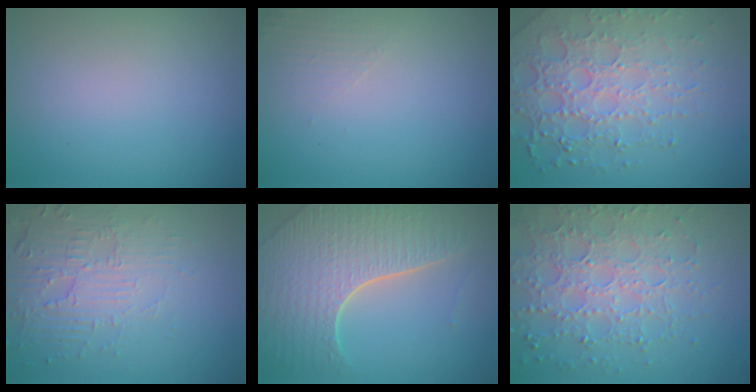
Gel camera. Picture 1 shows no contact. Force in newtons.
{"total": 1.3, "press": 1.2, "slide": 0.4}
{"total": 7.2, "press": 5.2, "slide": 5.0}
{"total": 4.5, "press": 3.3, "slide": 3.1}
{"total": 7.8, "press": 5.6, "slide": 5.4}
{"total": 6.1, "press": 5.0, "slide": 3.6}